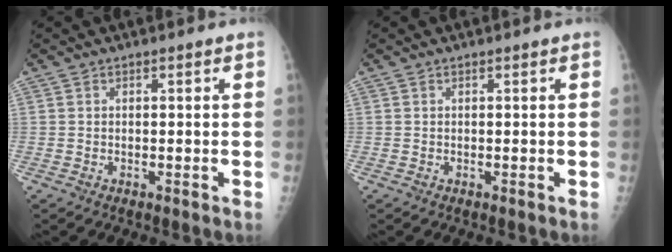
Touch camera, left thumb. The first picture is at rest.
{"total": 0.0}